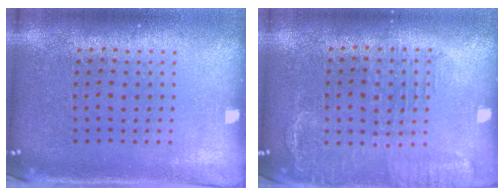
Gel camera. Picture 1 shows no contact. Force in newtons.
{"total": 1.7, "press": 1.4, "slide": 0.8}